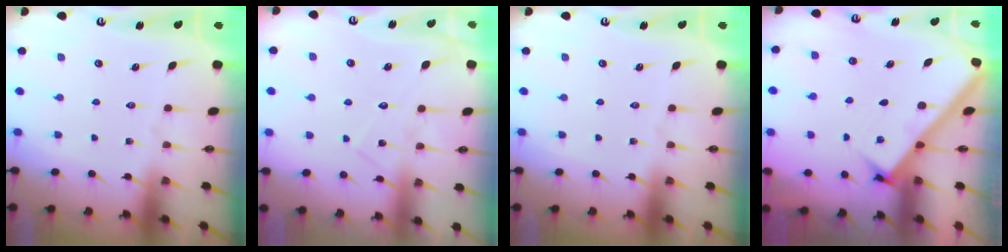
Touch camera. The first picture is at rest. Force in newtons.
{"total": 8.4, "press": 8.4, "slide": 0.7}
{"total": 0.0}
{"total": 2.7, "press": 2.7, "slide": 0.4}